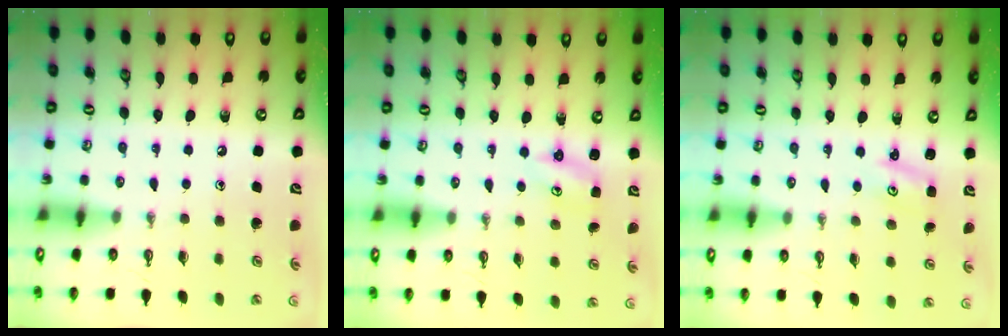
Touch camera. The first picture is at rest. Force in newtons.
{"total": 2.8, "press": 2.8, "slide": 0.3}
{"total": 2.0, "press": 2.0, "slide": 0.2}